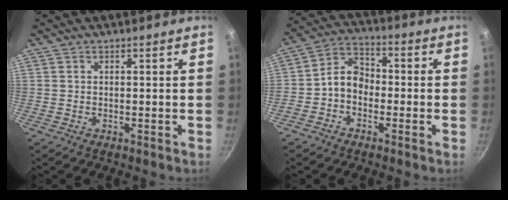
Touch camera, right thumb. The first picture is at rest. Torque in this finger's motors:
{"motor_torque": [0.92, 1.16, 0.91, -0.42, 0.00]}